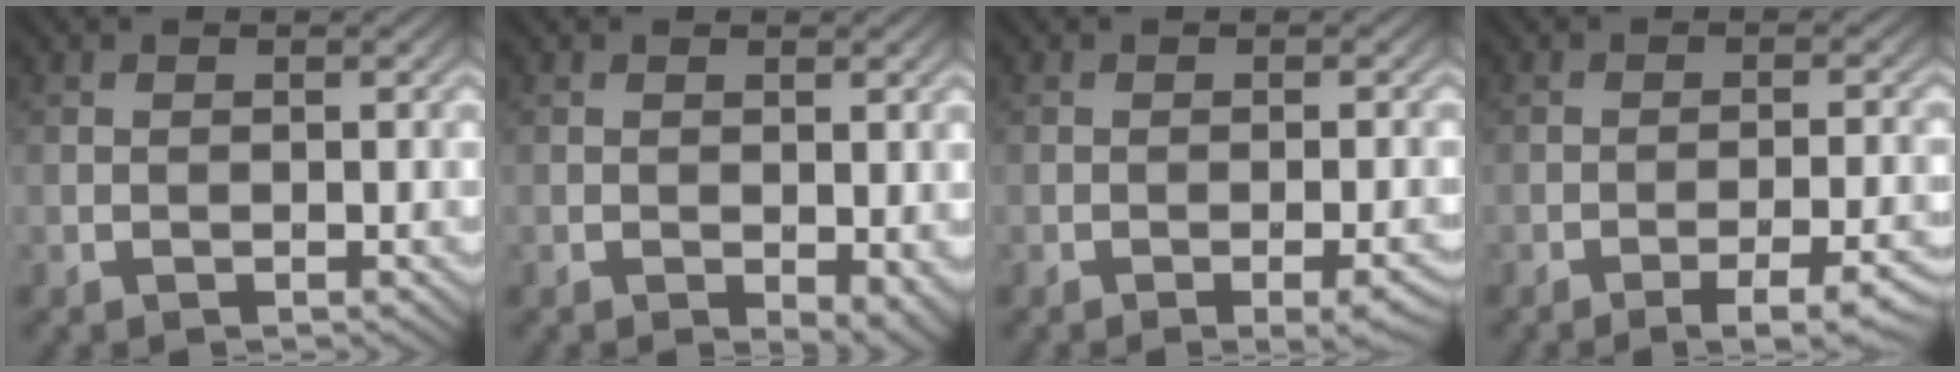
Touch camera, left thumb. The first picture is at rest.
{"total": 3.0, "force": [-1.0, 1.5, 2.4], "torque": [-0.031, -0.009, -0.010]}
{"total": 3.1, "force": [-1.6, 0.6, 2.5], "torque": [-0.035, 0.006, -0.023]}
{"total": 6.4, "force": [-4.2, 1.3, 4.7], "torque": [-0.068, 0.010, -0.054]}